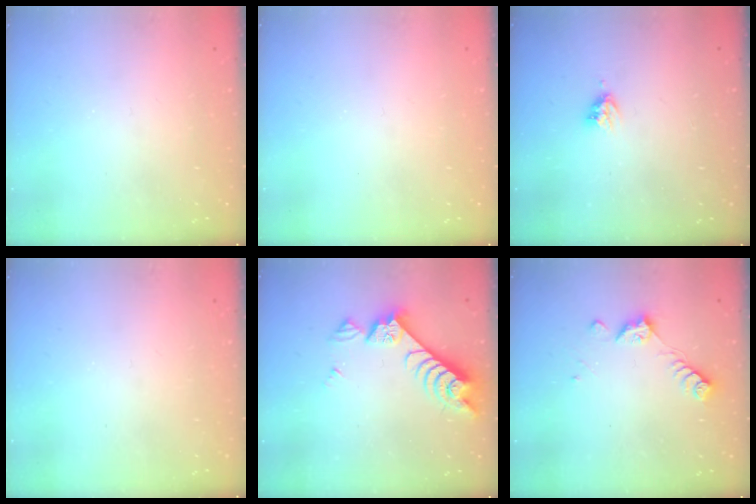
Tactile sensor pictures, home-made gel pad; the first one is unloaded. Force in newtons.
{"total": 0.0}
{"total": 3.8, "press": 3.8, "slide": 0.6}
{"total": 0.0}
{"total": 7.8, "press": 7.7, "slide": 1.2}
{"total": 6.4, "press": 6.3, "slide": 1.1}